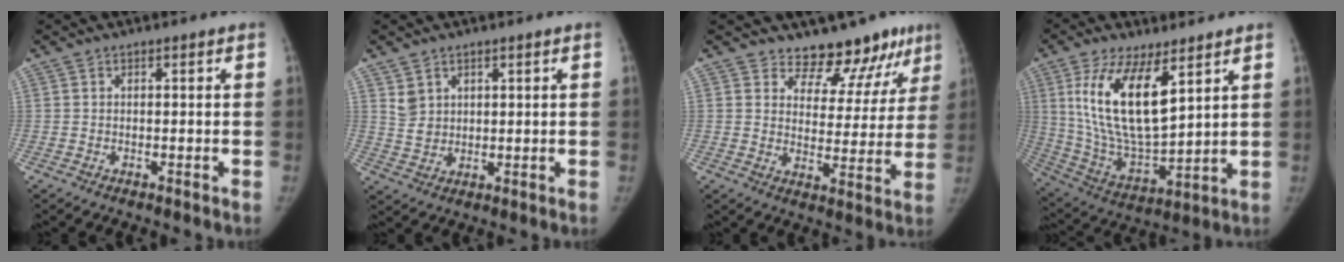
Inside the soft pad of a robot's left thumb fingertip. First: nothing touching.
{"total": 4.0, "force": [2.3, 3.0, 1.4], "torque": [-0.011, -0.015, 0.054]}
{"total": 12.2, "force": [9.9, 6.1, 3.5], "torque": [0.006, -0.072, 0.124]}
{"total": 18.1, "force": [7.3, 7.3, 14.8], "torque": [-0.269, -0.035, 0.152]}